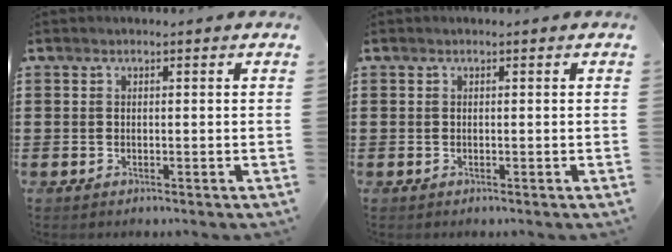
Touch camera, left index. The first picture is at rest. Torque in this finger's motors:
{"motor_torque": [0.00, 0.00, 0.00, 0.01]}